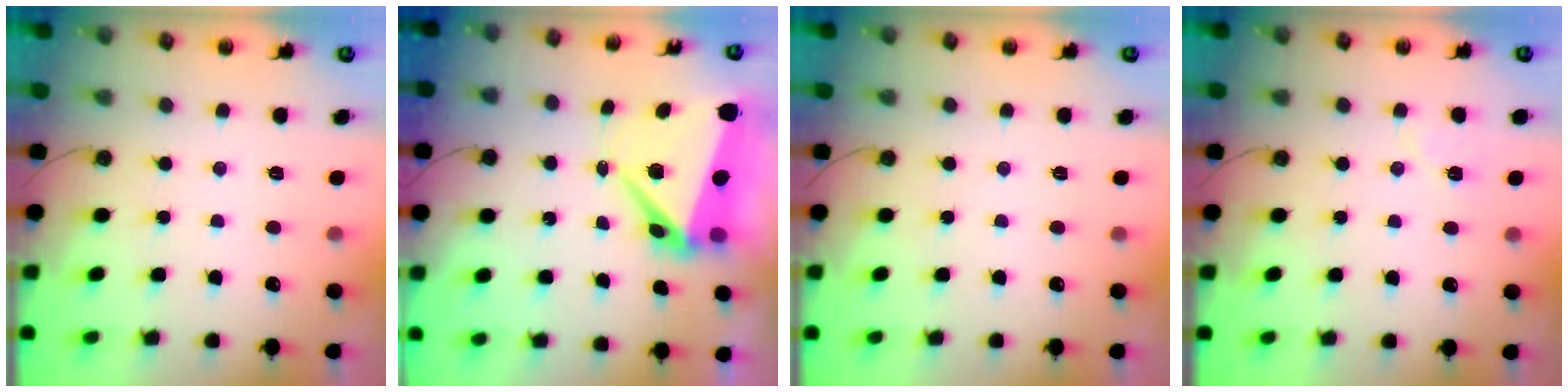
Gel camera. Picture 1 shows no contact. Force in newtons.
{"total": 9.9, "press": 9.7, "slide": 1.8}
{"total": 0.0}
{"total": 4.6, "press": 4.5, "slide": 1.1}